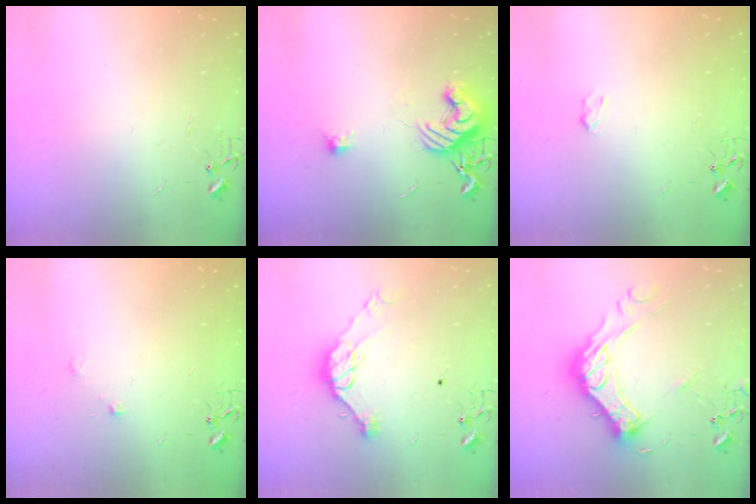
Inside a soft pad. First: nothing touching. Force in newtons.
{"total": 12.1, "press": 12.0, "slide": 0.4}
{"total": 2.8, "press": 2.8, "slide": 0.5}
{"total": 5.0, "press": 4.9, "slide": 1.3}
{"total": 11.8, "press": 11.8, "slide": 0.7}
{"total": 18.0, "press": 18.0, "slide": 1.2}